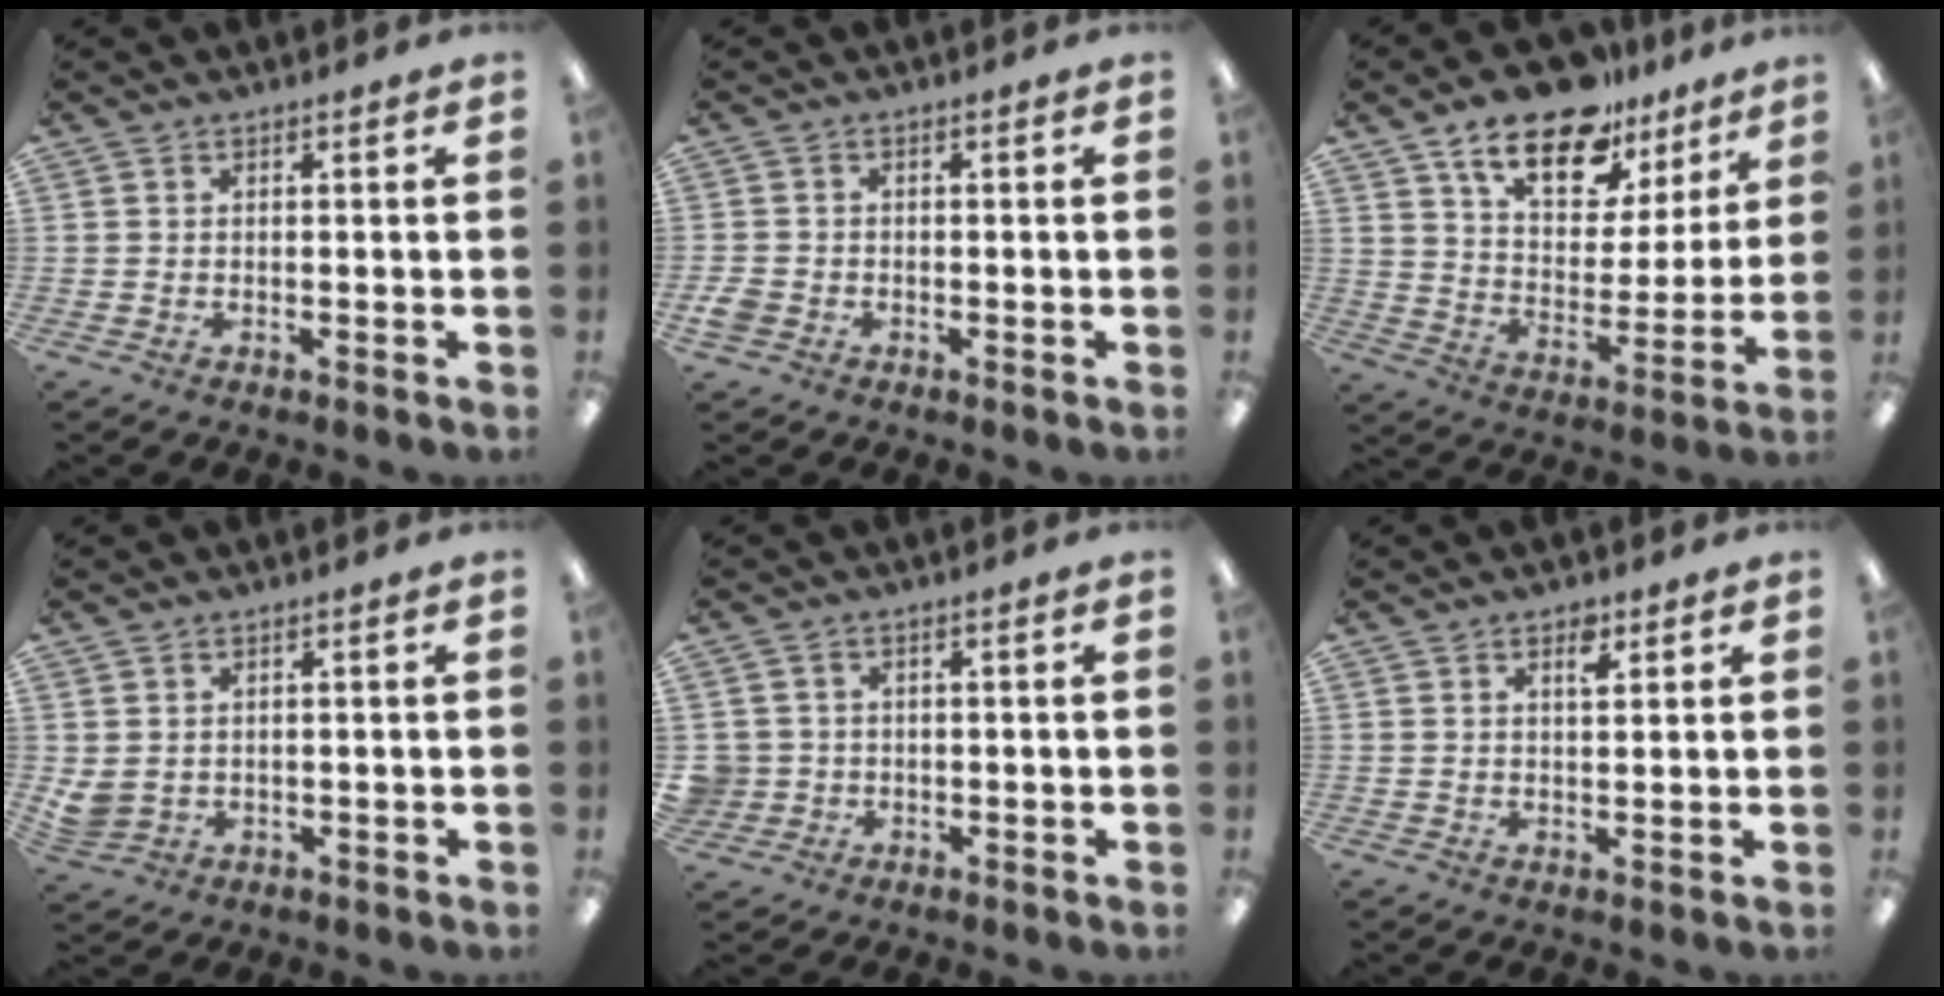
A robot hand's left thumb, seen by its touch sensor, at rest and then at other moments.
{"total": 2.6, "force": [-1.2, 2.1, 1.1], "torque": [-0.024, 0.004, -0.023]}
{"total": 18.7, "force": [12.9, 9.0, 10.1], "torque": [-0.164, -0.068, 0.224]}
{"total": 3.7, "force": [1.5, 3.0, 1.5], "torque": [-0.041, -0.003, 0.029]}
{"total": 3.5, "force": [0.0, 3.5, 0.3], "torque": [-0.013, 0.009, 0.000]}
{"total": 3.3, "force": [2.2, 1.3, 2.2], "torque": [-0.024, -0.007, 0.032]}